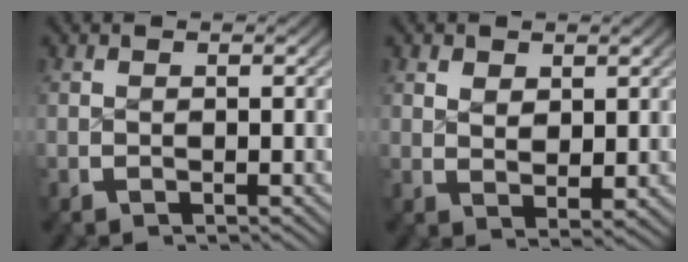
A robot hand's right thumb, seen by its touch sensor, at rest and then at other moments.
{"total": 2.1, "force": [1.2, 1.1, 1.3], "torque": [-0.020, -0.011, 0.032]}